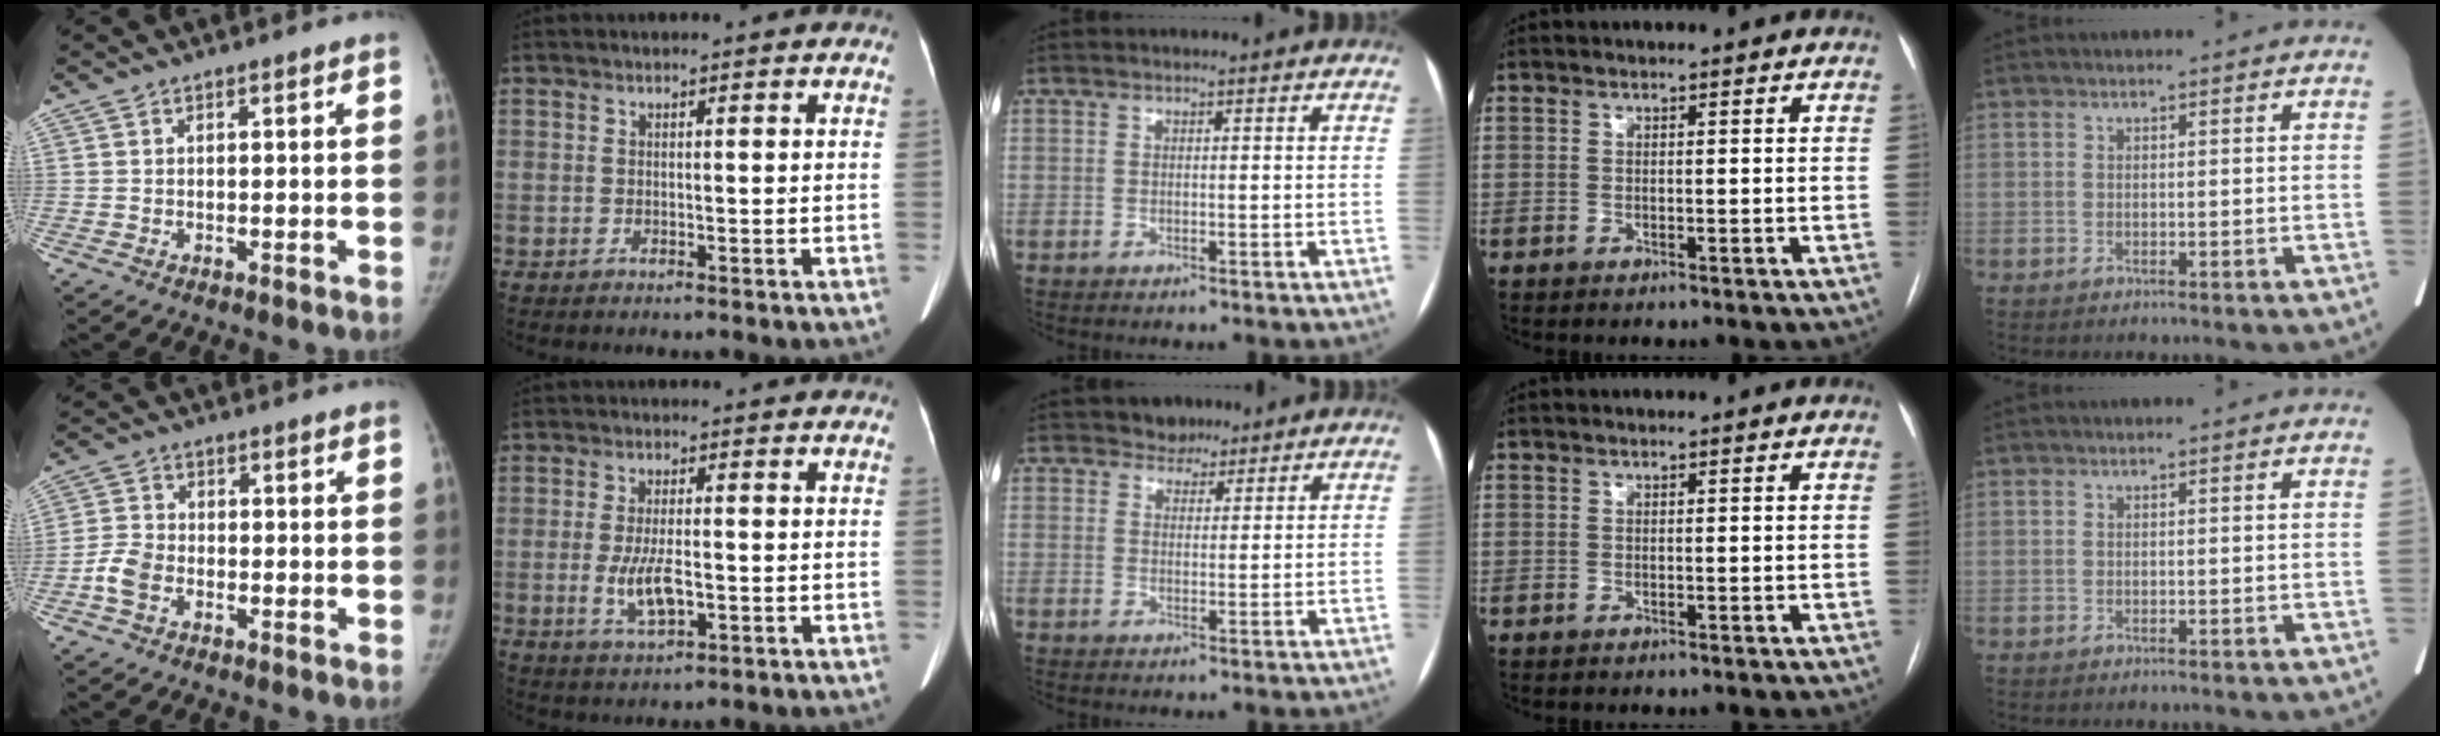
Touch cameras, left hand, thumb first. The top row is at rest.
{"thumb": {"total": 4.5, "force": [-2.1, 3.0, 2.6], "torque": [-0.050, 0.012, -0.047]}, "index": {"total": 5.6, "force": [-1.3, 1.8, 5.2], "torque": [-0.109, -0.007, -0.019]}, "middle": {"total": 3.1, "force": [2.5, 1.8, 0.0], "torque": [0.004, 0.004, 0.037]}}